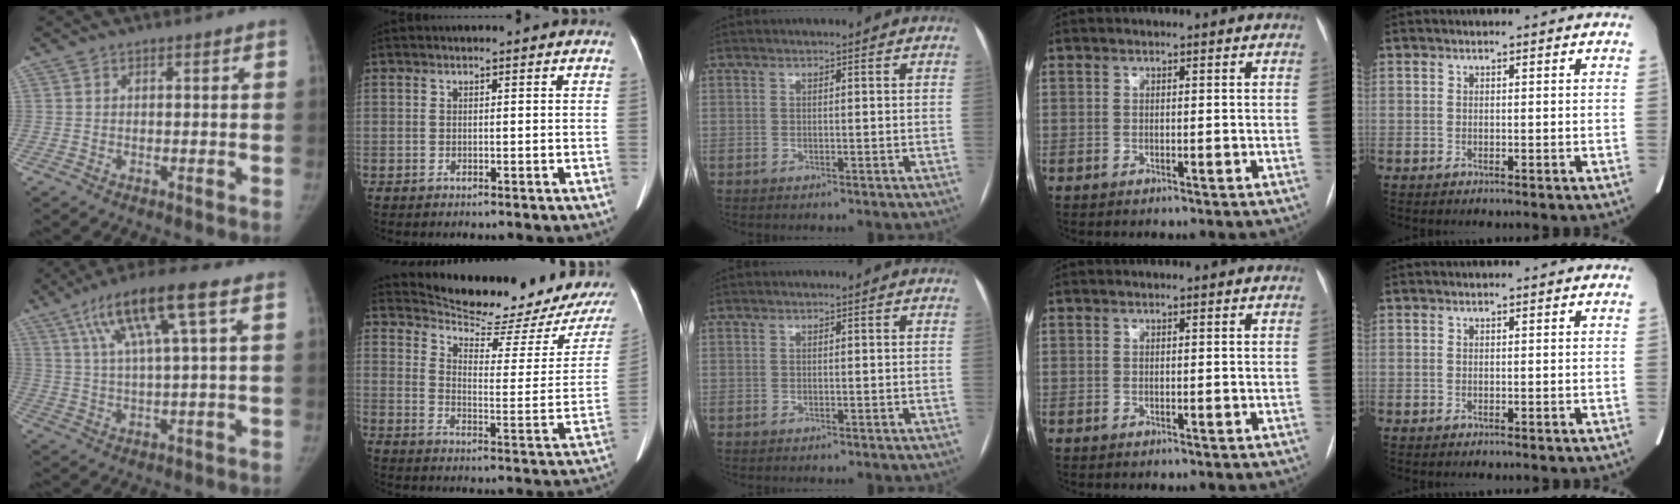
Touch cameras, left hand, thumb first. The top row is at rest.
{"thumb": {"total": 13.4, "force": [5.6, 1.6, 12.0], "torque": [-0.231, 0.005, 0.099]}, "index": {"total": 16.2, "force": [15.2, 0.8, 5.3], "torque": [-0.077, -0.070, 0.204]}}